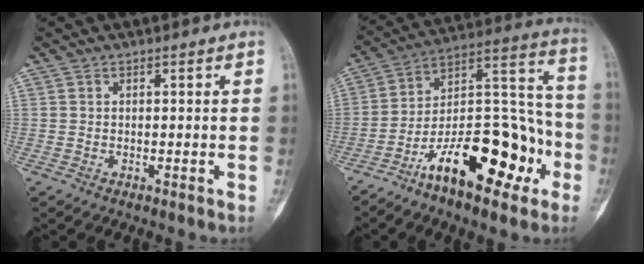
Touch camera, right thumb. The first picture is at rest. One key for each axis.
{"total": 21.9, "fx": -10.5, "fy": 9.3, "fz": 16.9, "tx": -0.244, "ty": 0.095, "tz": -0.171}